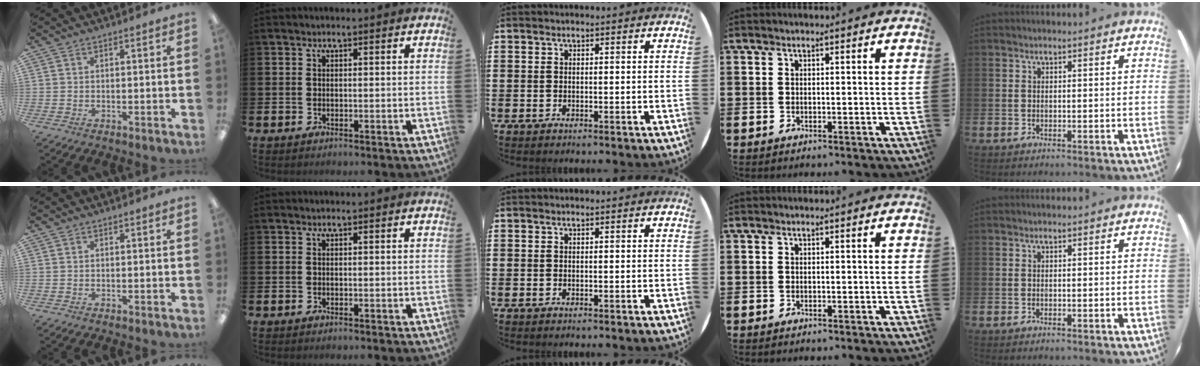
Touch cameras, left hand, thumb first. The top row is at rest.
{}